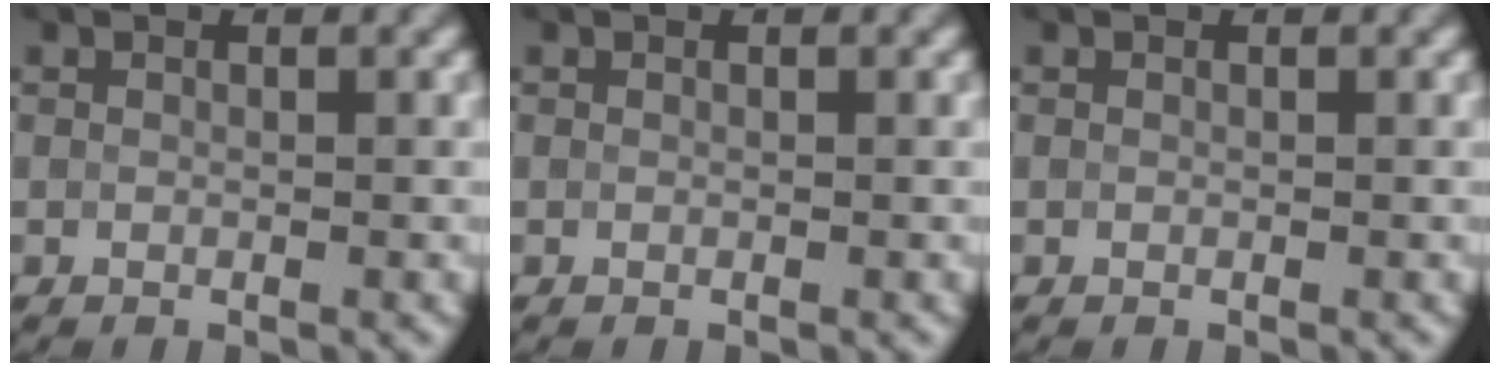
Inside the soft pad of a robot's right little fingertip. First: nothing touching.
{"total": 0.0}
{"total": 0.0}